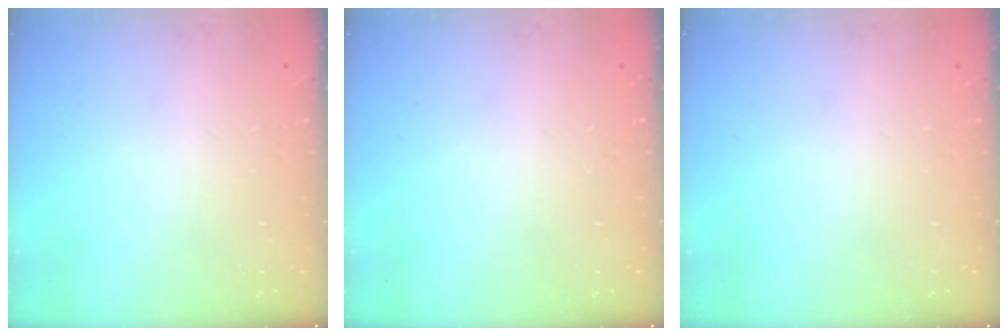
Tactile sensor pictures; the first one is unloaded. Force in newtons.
{"total": 0.0}
{"total": 0.0}